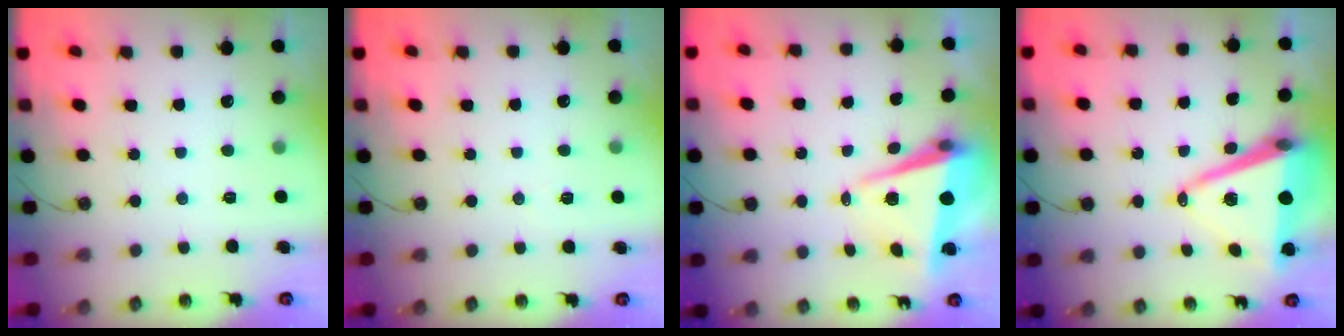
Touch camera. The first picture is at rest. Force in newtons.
{"total": 2.5, "press": 2.2, "slide": 1.1}
{"total": 6.6, "press": 6.4, "slide": 1.5}
{"total": 14.3, "press": 13.7, "slide": 4.0}